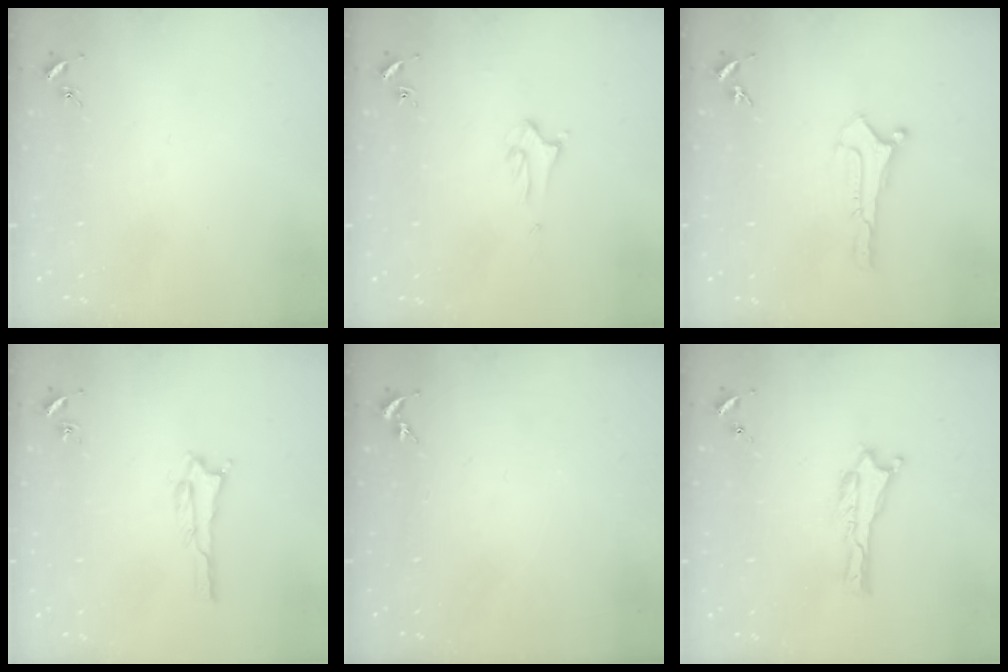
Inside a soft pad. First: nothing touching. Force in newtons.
{"total": 1.9, "press": 1.9, "slide": 0.1}
{"total": 0.0}
{"total": 1.1, "press": 1.1, "slide": 0.1}
{"total": 0.0}
{"total": 0.0}